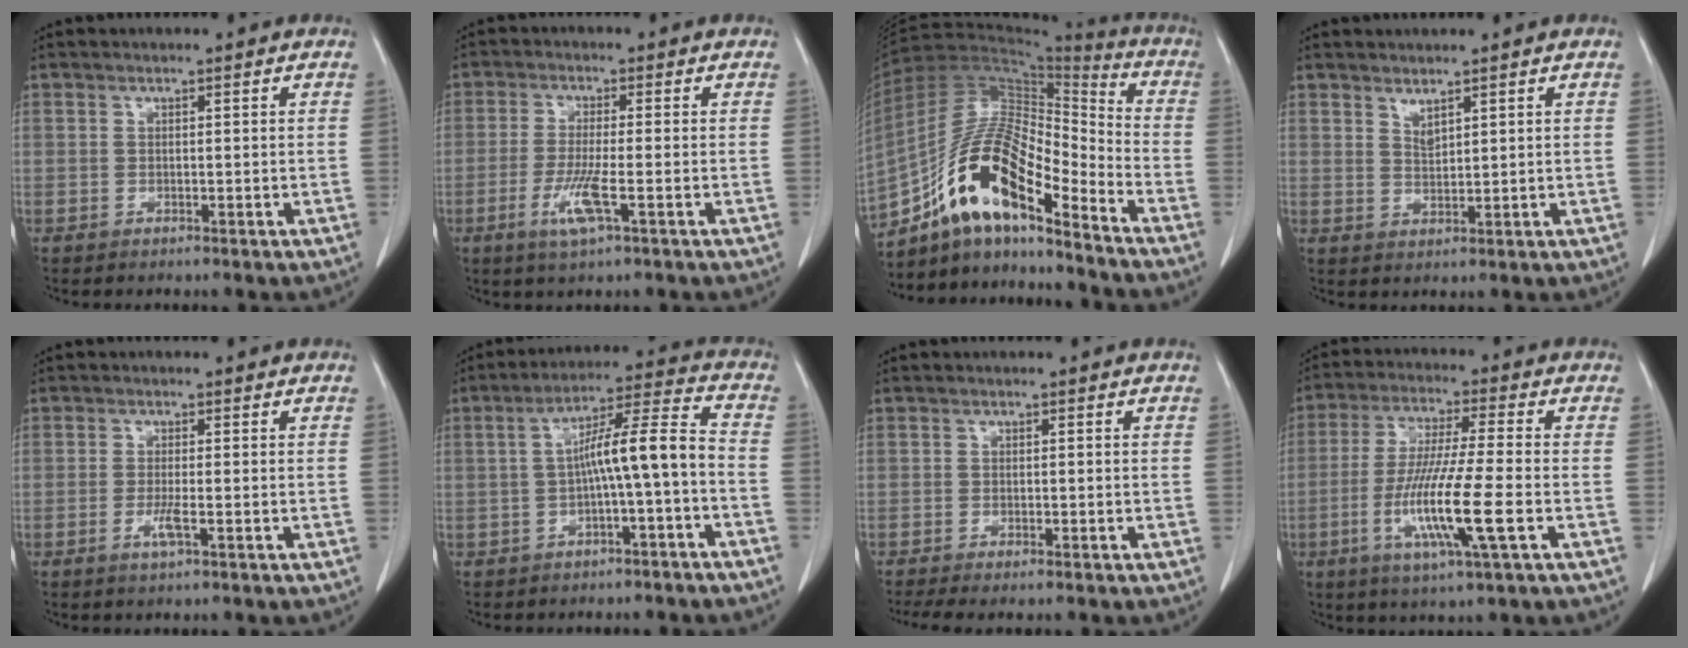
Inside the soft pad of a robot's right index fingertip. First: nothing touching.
{"total": 5.6, "force": [-2.2, 0.1, 5.2], "torque": [-0.107, -0.012, -0.041]}
{"total": 16.6, "force": [-10.8, 4.0, 11.9], "torque": [-0.228, 0.028, -0.190]}
{"total": 2.1, "force": [1.5, -0.4, 1.4], "torque": [-0.026, -0.007, 0.030]}
{"total": 2.3, "force": [-0.9, 0.0, 2.1], "torque": [-0.042, -0.004, -0.017]}
{"total": 9.1, "force": [-2.1, 0.2, 8.9], "torque": [-0.146, 0.032, -0.033]}
{"total": 5.1, "force": [-4.2, 0.4, 3.0], "torque": [-0.040, -0.008, -0.063]}
{"total": 12.5, "force": [-3.6, -0.2, 11.9], "torque": [-0.236, -0.020, -0.071]}